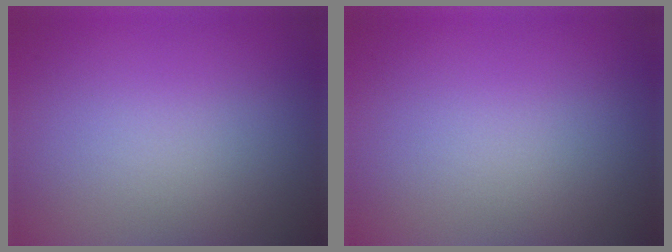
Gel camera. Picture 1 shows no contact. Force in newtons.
{"total": 0.0}